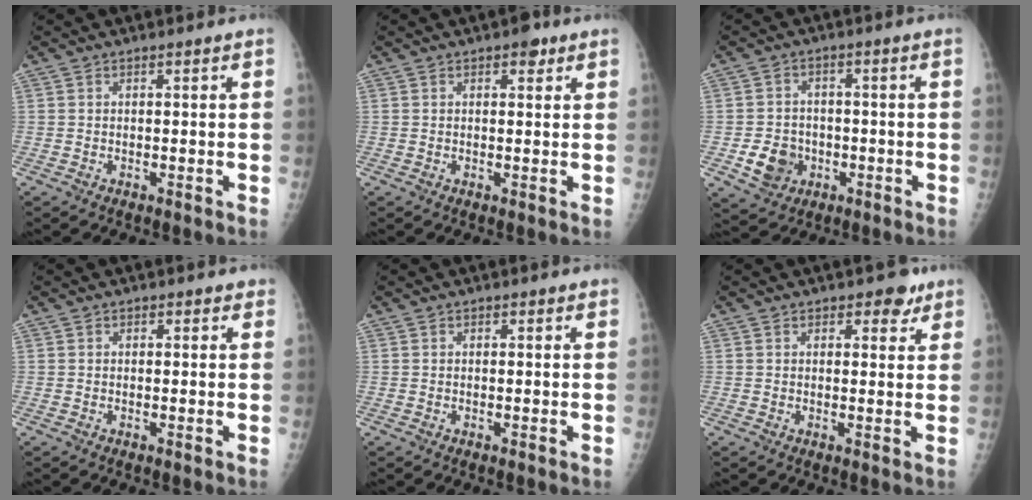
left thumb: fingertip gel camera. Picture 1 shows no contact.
{"total": 2.4, "force": [1.4, 1.3, 1.5], "torque": [-0.008, -0.003, 0.015]}
{"total": 6.9, "force": [-2.2, 5.9, 2.9], "torque": [-0.030, 0.011, -0.032]}
{"total": 1.1, "force": [0.6, 0.9, 0.3], "torque": [0.011, -0.002, 0.004]}
{"total": 0.6, "force": [0.3, 0.5, 0.2], "torque": [0.003, -0.001, 0.002]}
{"total": 3.9, "force": [2.5, 2.4, 1.9], "torque": [0.001, -0.011, 0.030]}